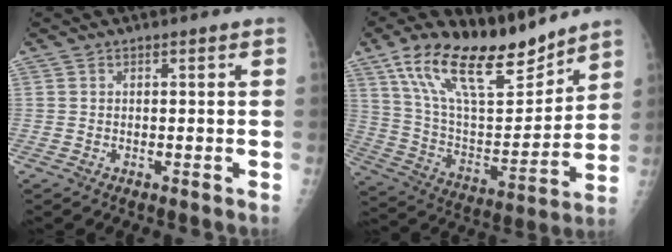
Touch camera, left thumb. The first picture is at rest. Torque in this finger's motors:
{"motor_torque": [0.34, 0.30, 1.23, -1.54, 0.22]}